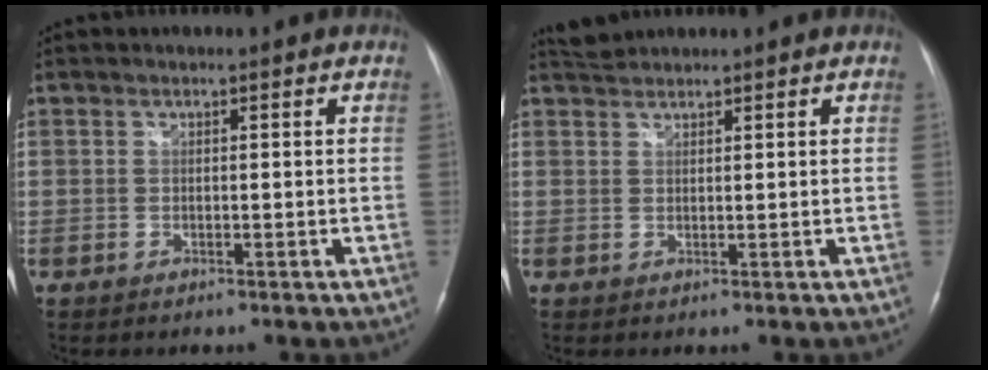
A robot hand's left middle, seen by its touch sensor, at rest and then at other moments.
{"total": 2.0, "force": [2.0, 0.0, -0.2], "torque": [-0.008, 0.011, 0.044]}